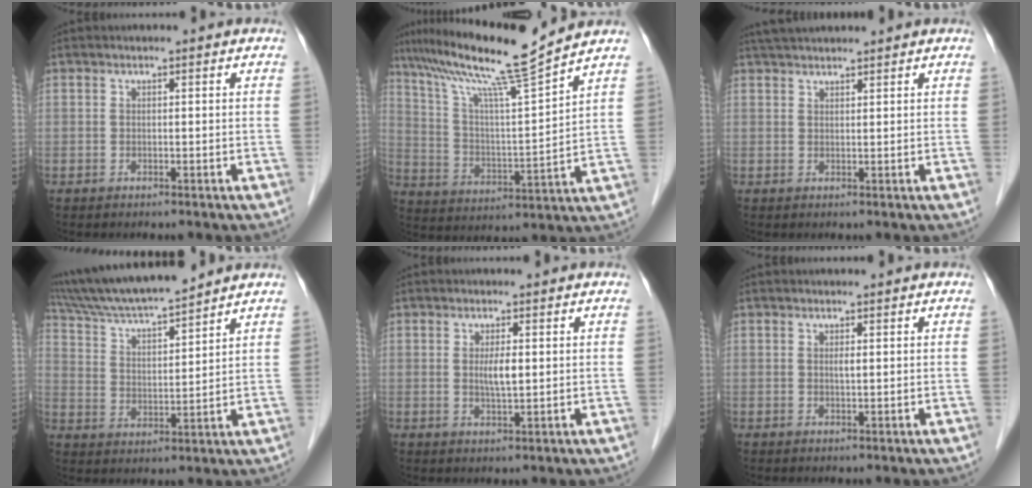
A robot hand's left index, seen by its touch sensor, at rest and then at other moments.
{"total": 14.9, "force": [12.4, -2.1, 8.1], "torque": [-0.148, -0.002, 0.216]}
{"total": 4.7, "force": [4.3, 0.4, 1.9], "torque": [-0.031, 0.035, 0.079]}
{"total": 13.8, "force": [12.5, 0.4, 5.8], "torque": [-0.109, 0.013, 0.225]}
{"total": 2.6, "force": [0.4, 0.4, 2.5], "torque": [-0.049, -0.003, 0.008]}
{"total": 0.6, "force": [0.2, 0.0, 0.6], "torque": [-0.013, 0.000, 0.005]}